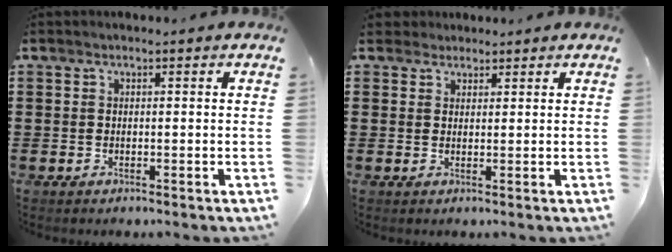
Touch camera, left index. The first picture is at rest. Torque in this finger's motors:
{"motor_torque": [0.67, -0.04, 0.09, 0.01]}